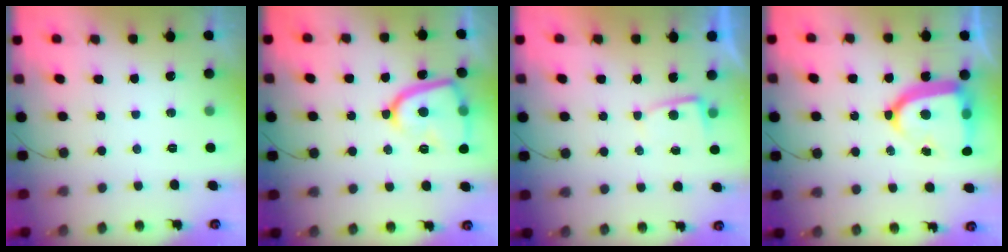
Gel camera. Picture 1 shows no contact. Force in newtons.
{"total": 14.8, "press": 14.7, "slide": 1.7}
{"total": 2.2, "press": 2.2, "slide": 0.4}
{"total": 17.5, "press": 17.5, "slide": 1.5}